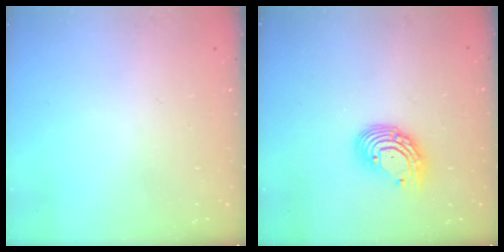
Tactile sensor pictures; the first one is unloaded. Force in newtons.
{"total": 9.4, "press": 9.3, "slide": 1.1}